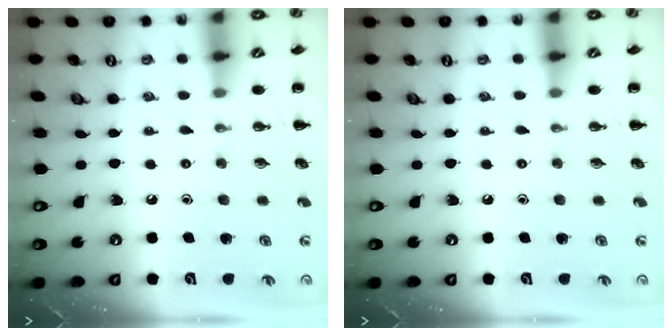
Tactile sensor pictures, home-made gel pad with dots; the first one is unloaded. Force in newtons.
{"total": 0.0}